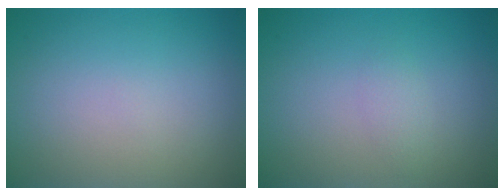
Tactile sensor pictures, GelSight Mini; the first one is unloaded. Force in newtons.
{"total": 1.0, "press": 1.0, "slide": 0.1}